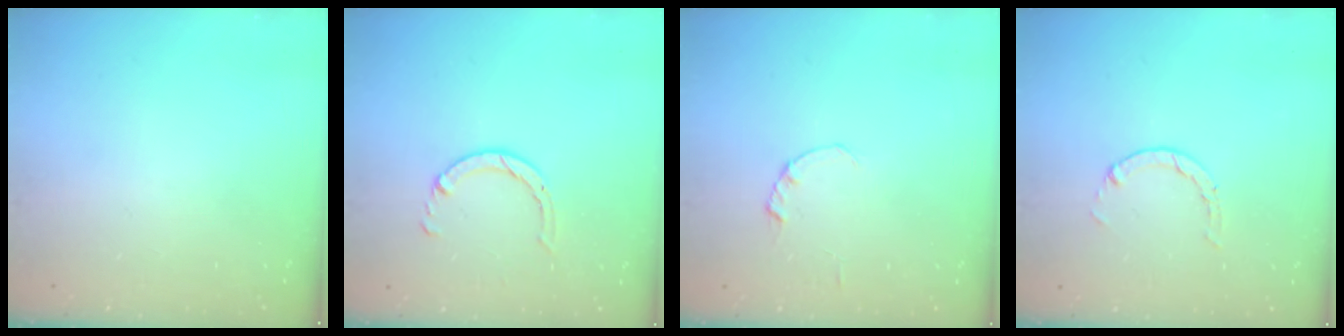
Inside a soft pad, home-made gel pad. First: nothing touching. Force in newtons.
{"total": 3.6, "press": 3.5, "slide": 0.4}
{"total": 0.0}
{"total": 0.6, "press": 0.6, "slide": 0.2}